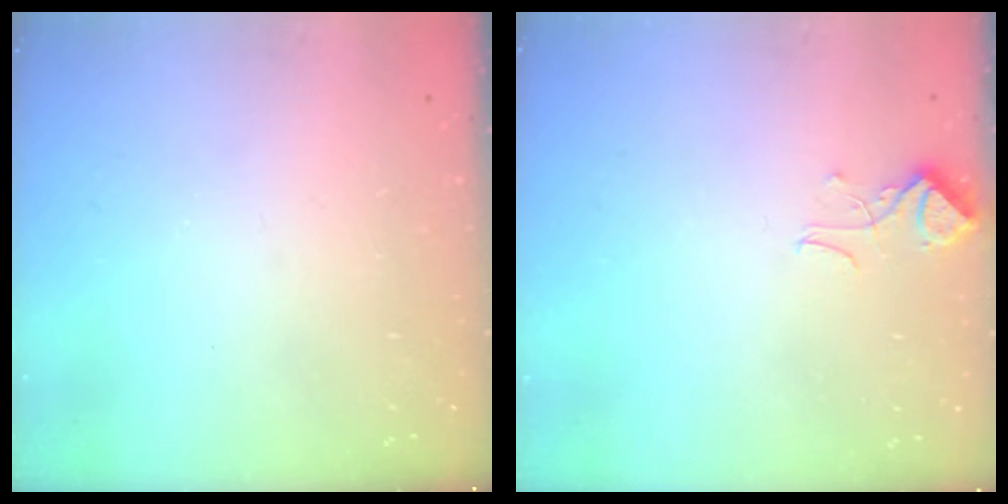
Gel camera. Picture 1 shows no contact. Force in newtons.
{"total": 1.4, "press": 1.1, "slide": 0.8}